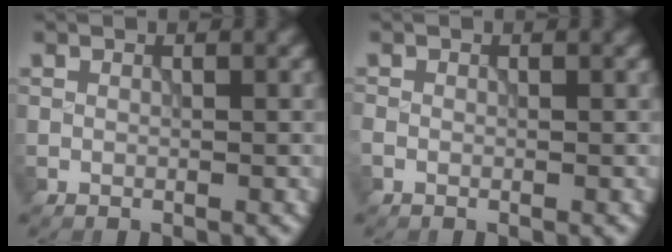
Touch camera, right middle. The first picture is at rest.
{"total": 0.5, "force": [-0.4, 0.3, 0.2], "torque": [-0.006, -0.002, -0.008]}